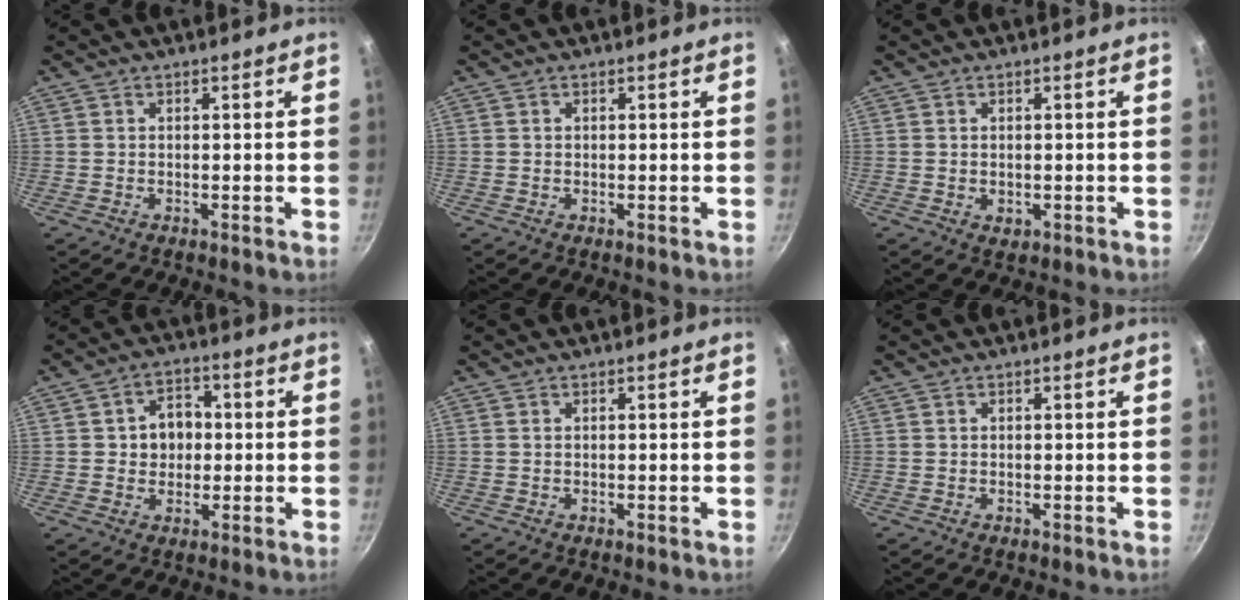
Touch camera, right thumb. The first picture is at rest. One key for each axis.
{"total": 0.0}
{"total": 1.5, "fx": -0.1, "fy": 1.2, "fz": 0.9, "tx": -0.014, "ty": -0.002, "tz": 0.000}
{"total": 6.9, "fx": 0.4, "fy": 5.7, "fz": 3.9, "tx": -0.023, "ty": 0.009, "tz": 0.000}
{"total": 0.0}
{"total": 0.0}